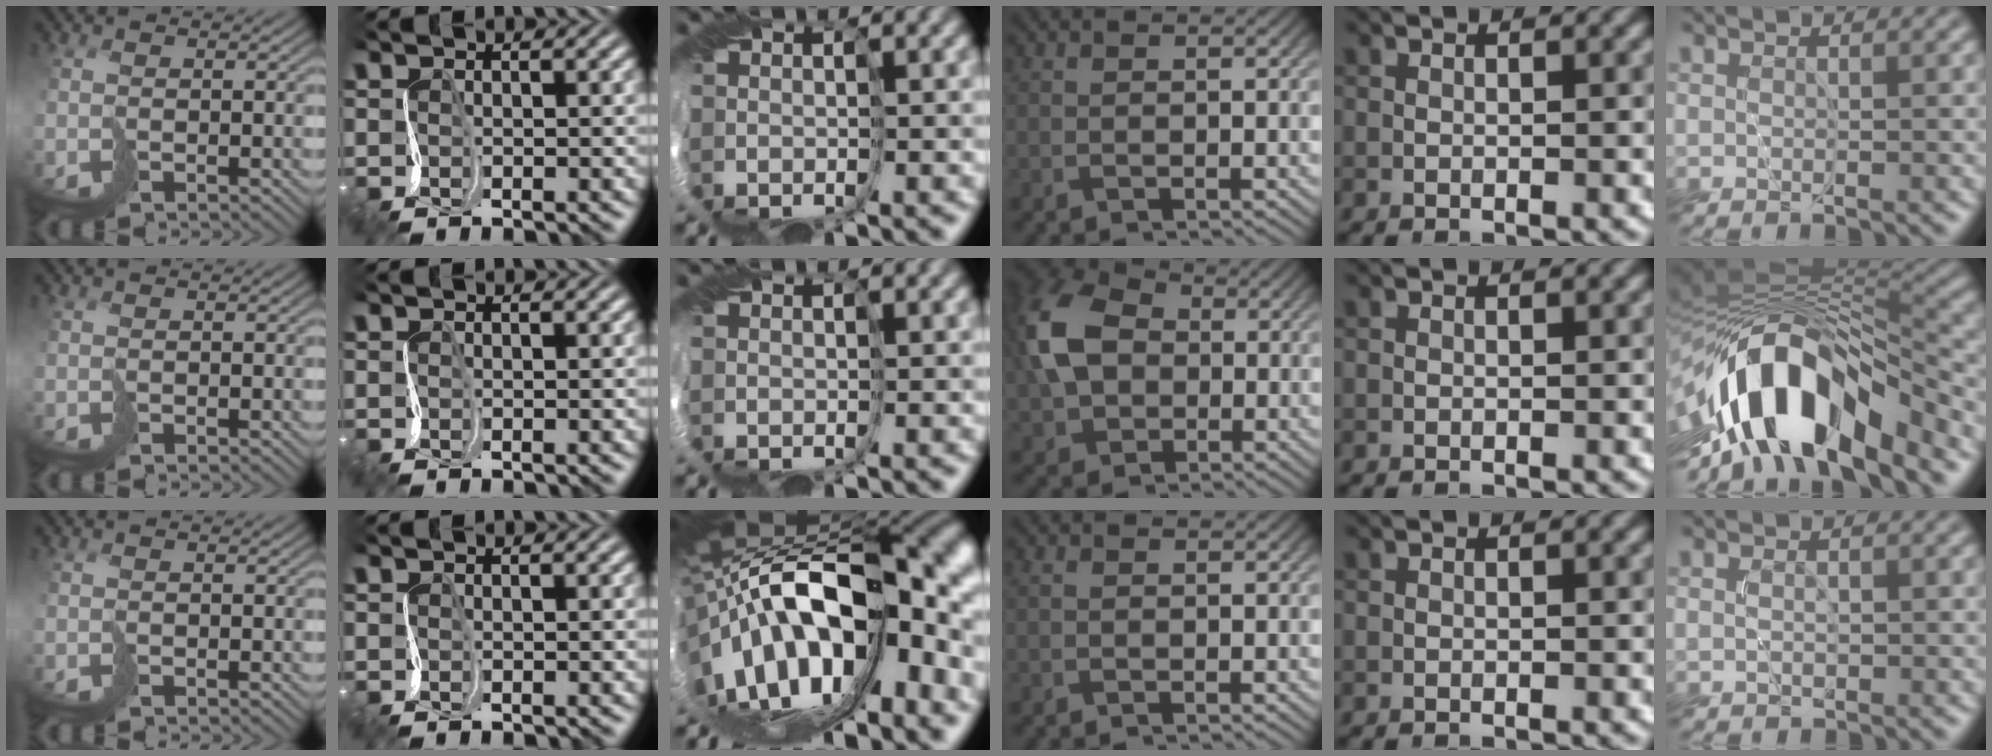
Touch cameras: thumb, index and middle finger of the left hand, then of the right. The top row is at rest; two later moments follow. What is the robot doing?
{"motion": "cut", "object": "bubble wrap"}